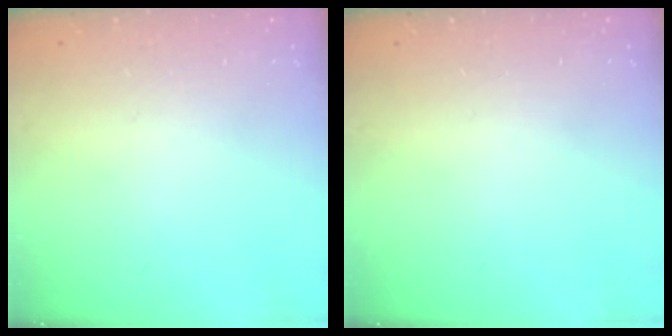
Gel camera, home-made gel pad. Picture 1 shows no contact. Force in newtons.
{"total": 0.0}